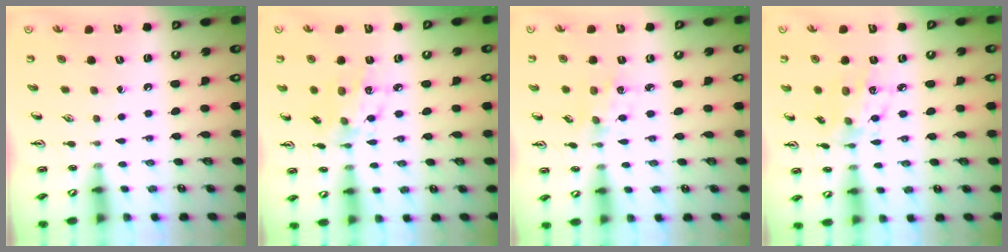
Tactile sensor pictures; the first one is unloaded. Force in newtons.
{"total": 8.5, "press": 8.5, "slide": 0.5}
{"total": 1.6, "press": 1.6, "slide": 0.0}
{"total": 8.5, "press": 8.5, "slide": 0.5}